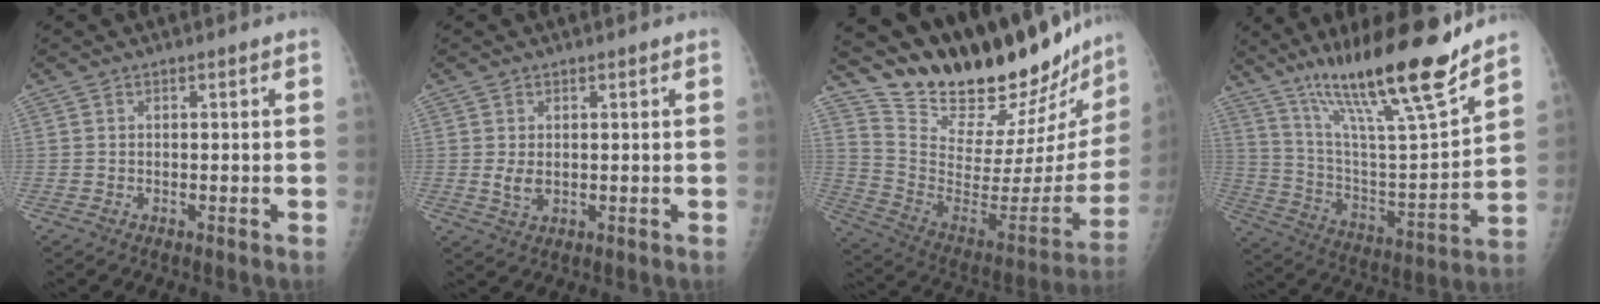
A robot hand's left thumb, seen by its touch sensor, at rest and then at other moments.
{"total": 2.6, "force": [0.2, 1.7, 1.9], "torque": [-0.033, -0.008, 0.010]}
{"total": 32.1, "force": [28.4, 6.9, 13.4], "torque": [-0.190, -0.188, 0.414]}
{"total": 23.7, "force": [17.1, 2.7, 16.2], "torque": [-0.252, -0.075, 0.300]}